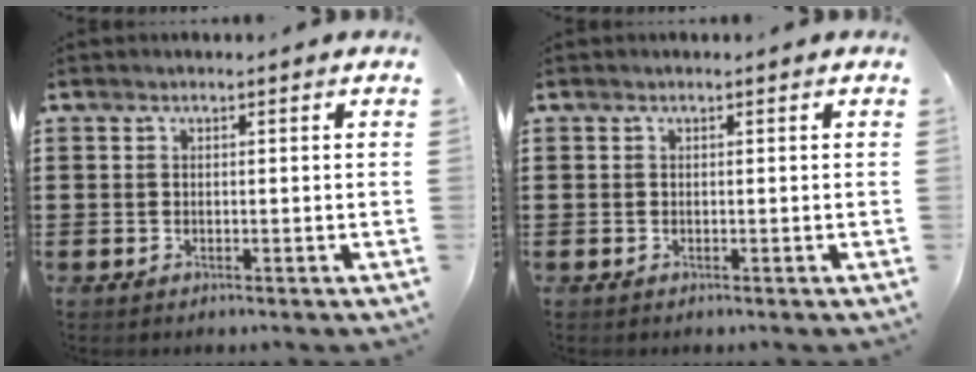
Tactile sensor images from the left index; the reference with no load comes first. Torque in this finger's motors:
{"motor_torque": [-0.01, 0.01, 0.00, 0.00]}